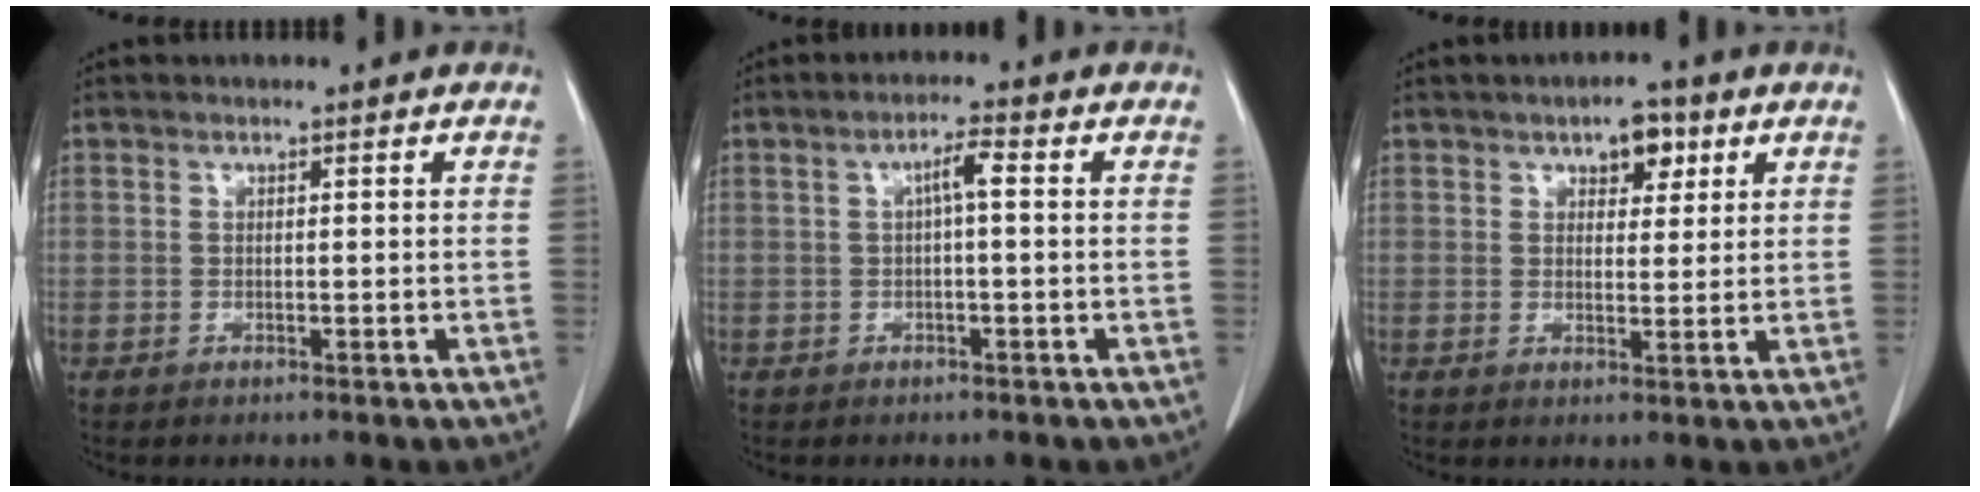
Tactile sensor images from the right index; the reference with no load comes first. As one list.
[{"total": 3.0, "force": [0.5, 0.3, 2.9], "torque": [-0.053, 0.009, 0.008]}, {"total": 4.5, "force": [2.5, 2.3, 3.0], "torque": [-0.039, 0.007, 0.035]}]